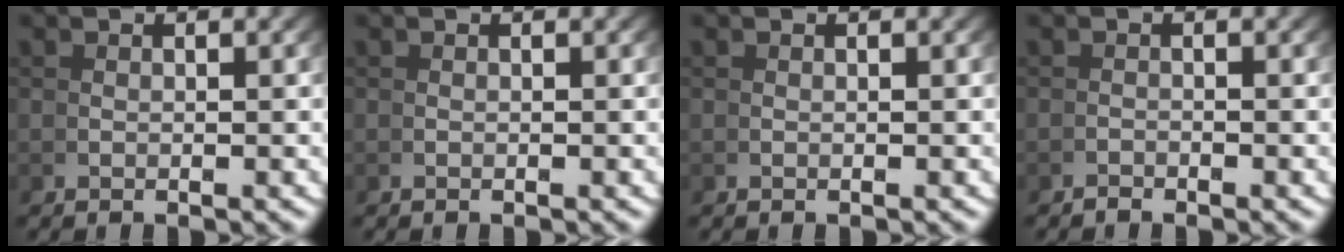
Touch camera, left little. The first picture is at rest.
{"total": 0.0}
{"total": 0.0}
{"total": 1.3, "force": [-0.8, -0.9, -0.6], "torque": [0.016, -0.002, -0.014]}